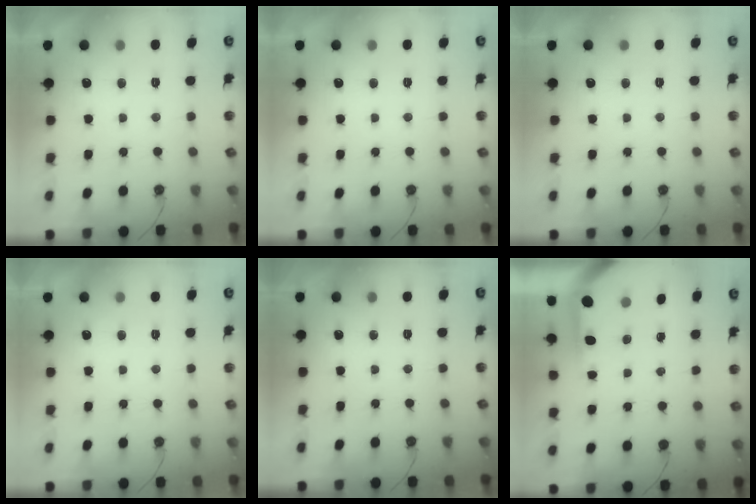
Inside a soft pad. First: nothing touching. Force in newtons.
{"total": 0.0}
{"total": 0.0}
{"total": 0.0}
{"total": 0.0}
{"total": 4.0, "press": 4.0, "slide": 0.3}